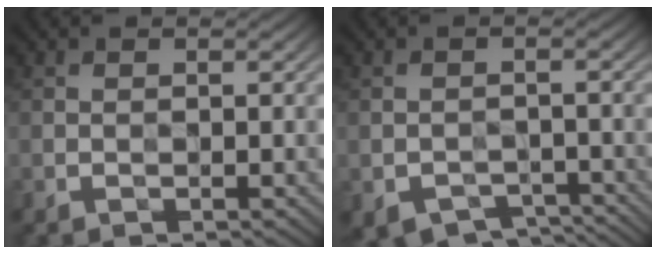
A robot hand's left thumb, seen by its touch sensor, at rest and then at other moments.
{"total": 4.2, "force": [-3.2, 2.2, 1.6], "torque": [-0.022, -0.014, -0.046]}